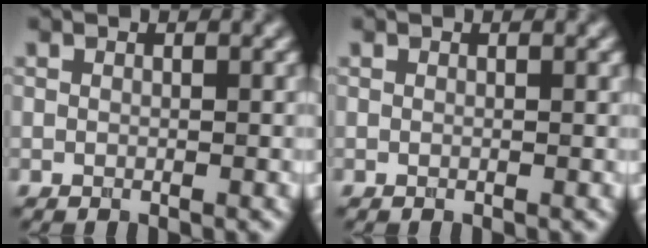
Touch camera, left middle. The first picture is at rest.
{"total": 0.0}